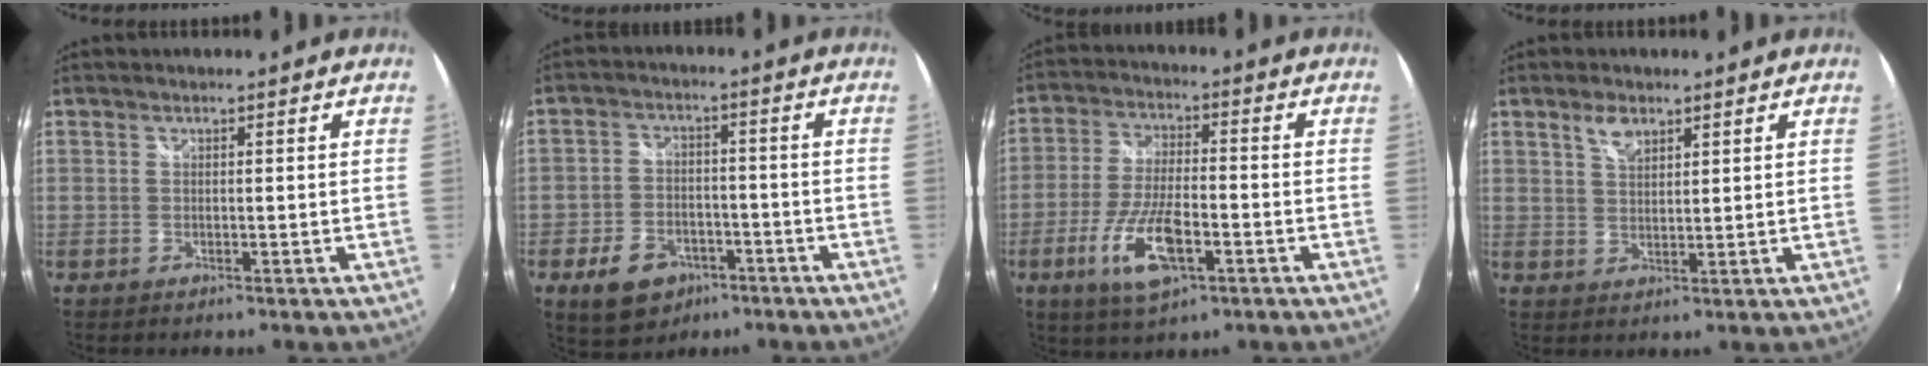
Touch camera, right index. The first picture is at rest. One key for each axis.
{"total": 9.9, "fx": -5.5, "fy": 6.7, "fz": 4.8, "tx": -0.120, "ty": 0.010, "tz": -0.077}
{"total": 11.9, "fx": -4.8, "fy": 4.1, "fz": 10.1, "tx": -0.211, "ty": -0.014, "tz": -0.088}
{"total": 3.8, "fx": 2.4, "fy": 1.8, "fz": 2.3, "tx": -0.039, "ty": 0.005, "tz": 0.044}